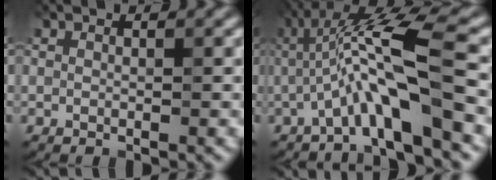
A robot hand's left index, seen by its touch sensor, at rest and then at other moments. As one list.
[{"total": 7.9, "force": [-1.3, 1.2, 7.7], "torque": [-0.133, 0.011, -0.030]}]